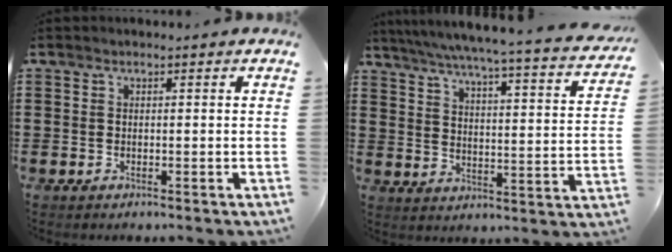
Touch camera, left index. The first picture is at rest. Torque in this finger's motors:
{"motor_torque": [0.25, -0.24, 1.05, 0.08]}